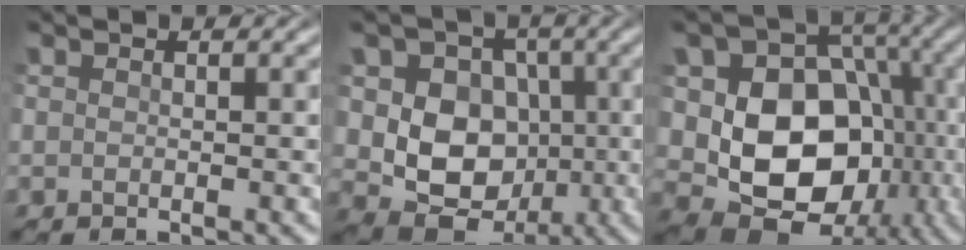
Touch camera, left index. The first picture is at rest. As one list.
[{"total": 8.9, "force": [0.0, 7.2, 5.2], "torque": [-0.081, -0.002, -0.012]}, {"total": 12.8, "force": [-0.8, 9.9, 8.2], "torque": [-0.130, -0.010, -0.017]}]